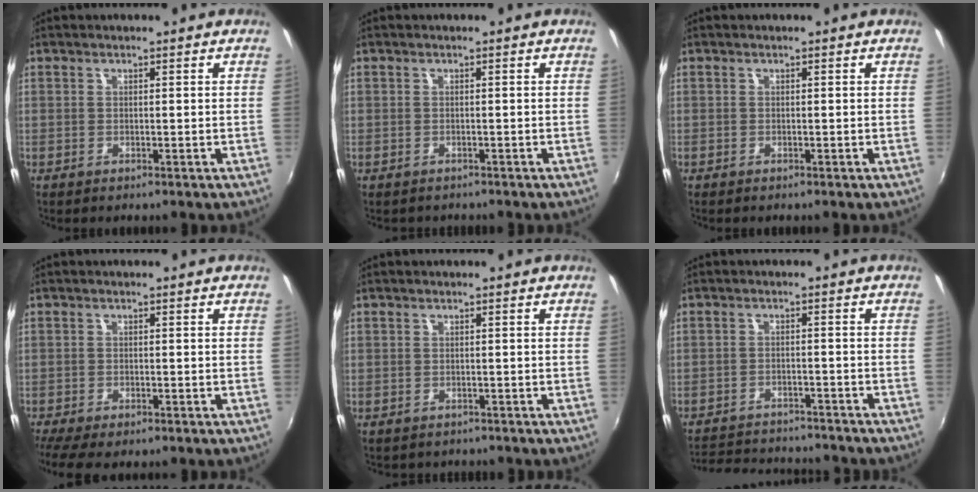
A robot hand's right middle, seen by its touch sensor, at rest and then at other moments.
{"total": 1.2, "force": [-0.8, 0.9, -0.1], "torque": [-0.003, 0.001, -0.011]}
{"total": 0.0}
{"total": 5.5, "force": [-4.4, 1.2, 3.1], "torque": [-0.078, -0.031, -0.075]}
{"total": 1.8, "force": [-1.0, 1.5, -0.1], "torque": [-0.003, 0.004, -0.011]}
{"total": 14.1, "force": [-12.9, 3.2, 4.8], "torque": [-0.108, 0.000, -0.182]}